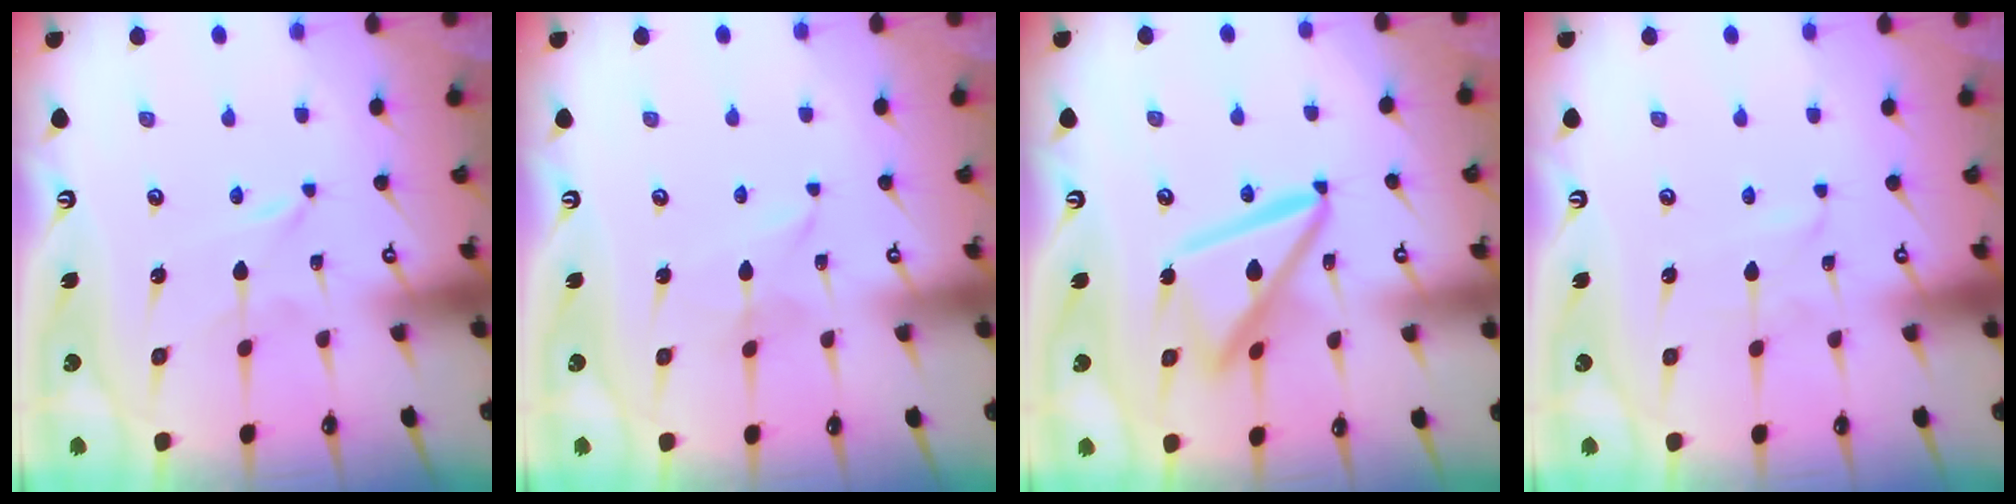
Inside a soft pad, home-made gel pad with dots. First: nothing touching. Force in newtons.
{"total": 2.0, "press": 2.0, "slide": 0.1}
{"total": 14.6, "press": 14.6, "slide": 1.4}
{"total": 1.2, "press": 1.2, "slide": 0.1}